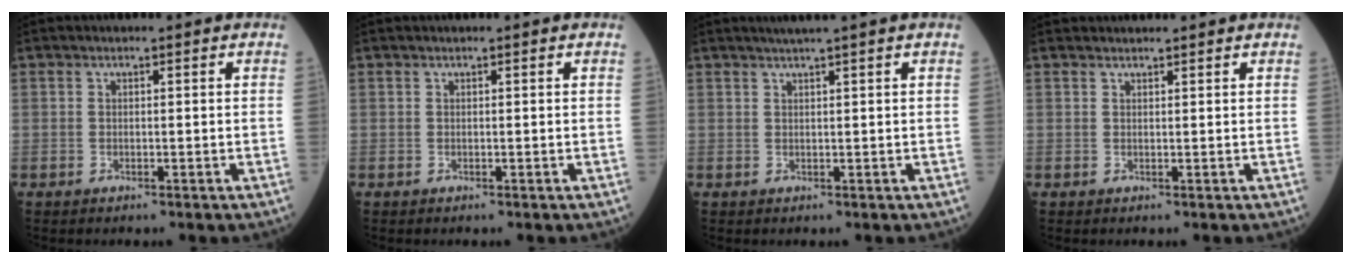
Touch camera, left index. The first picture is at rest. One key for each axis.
{"total": 0.0}
{"total": 2.0, "fx": 1.6, "fy": -0.8, "fz": 1.1, "tx": -0.017, "ty": 0.002, "tz": 0.032}
{"total": 1.2, "fx": 1.2, "fy": 0.4, "fz": 0.0, "tx": -0.003, "ty": 0.013, "tz": 0.021}